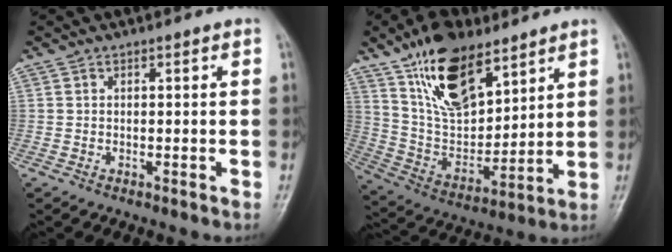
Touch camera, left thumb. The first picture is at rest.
{"total": 18.0, "force": [11.0, 8.5, 11.4], "torque": [-0.163, -0.051, 0.215]}